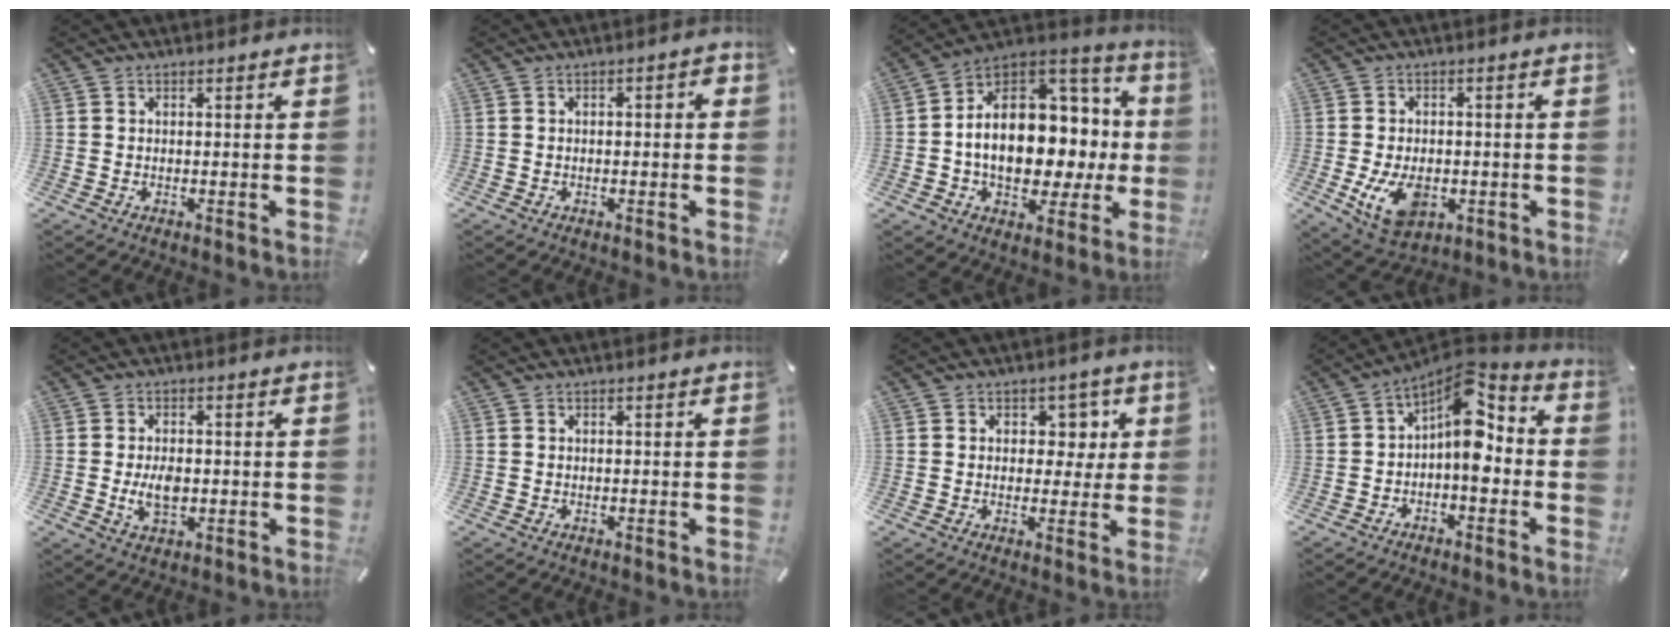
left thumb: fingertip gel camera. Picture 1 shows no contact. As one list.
[{"total": 2.1, "force": [-0.6, 0.9, 1.8], "torque": [-0.030, 0.006, -0.012]}, {"total": 19.2, "force": [-0.4, 13.6, 13.6], "torque": [-0.205, -0.015, 0.003]}, {"total": 9.7, "force": [-2.2, 6.5, 6.9], "torque": [-0.132, -0.001, -0.038]}, {"total": 6.2, "force": [-0.7, 3.7, 4.9], "torque": [-0.103, -0.007, -0.017]}, {"total": 0.0}, {"total": 6.0, "force": [1.4, 5.1, 2.8], "torque": [-0.019, -0.003, 0.018]}, {"total": 11.2, "force": [1.7, 5.9, 9.3], "torque": [-0.151, -0.027, 0.026]}]